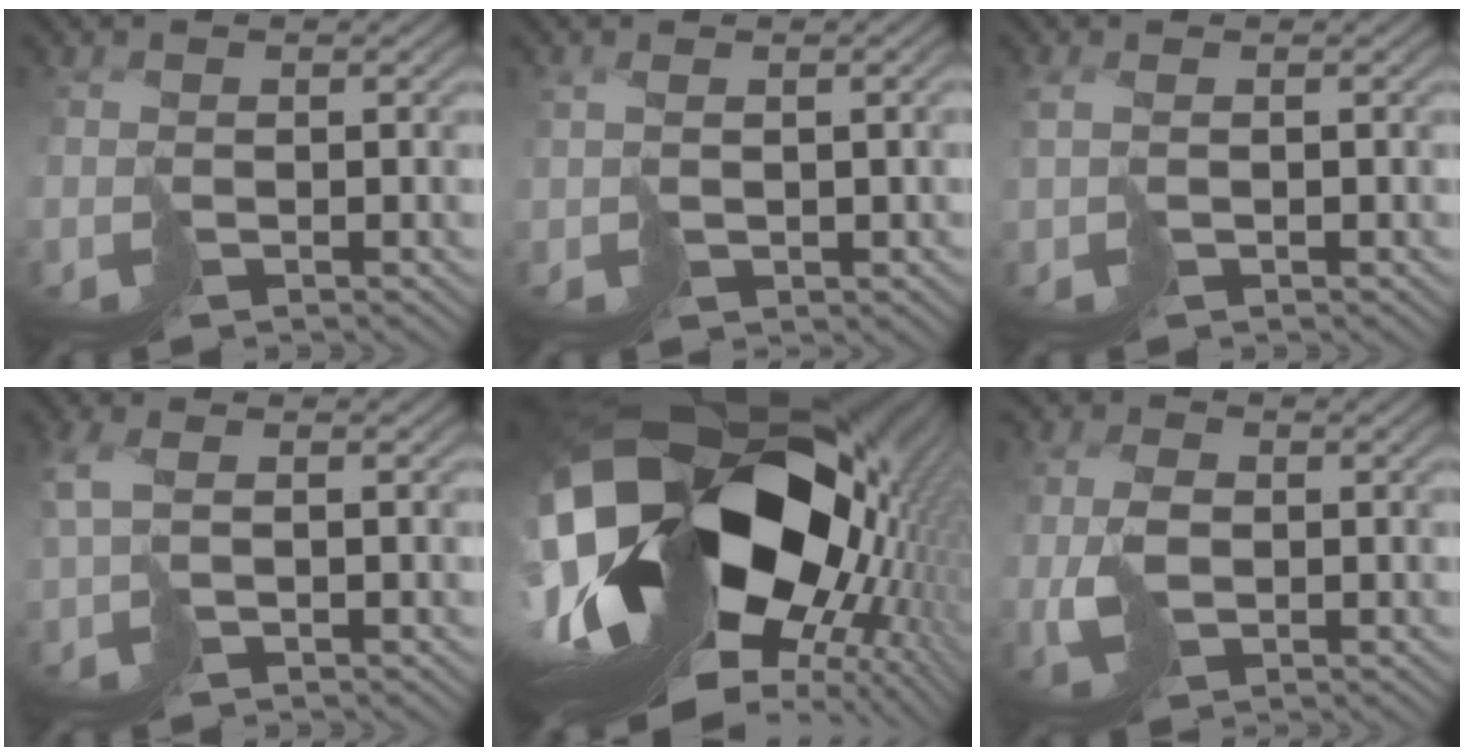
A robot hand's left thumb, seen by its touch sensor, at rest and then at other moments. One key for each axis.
{"total": 2.7, "fx": 0.5, "fy": 1.4, "fz": 2.3, "tx": -0.050, "ty": -0.002, "tz": 0.020}
{"total": 1.4, "fx": 0.4, "fy": 0.6, "fz": 1.2, "tx": -0.033, "ty": 0.001, "tz": 0.011}
{"total": 2.8, "fx": 0.6, "fy": 1.1, "fz": 2.5, "tx": -0.075, "ty": 0.007, "tz": 0.011}
{"total": 21.5, "fx": -1.2, "fy": 13.9, "fz": 16.4, "tx": -0.298, "ty": -0.048, "tz": -0.001}
{"total": 4.3, "fx": 0.2, "fy": 2.8, "fz": 3.3, "tx": -0.077, "ty": 0.001, "tz": 0.006}